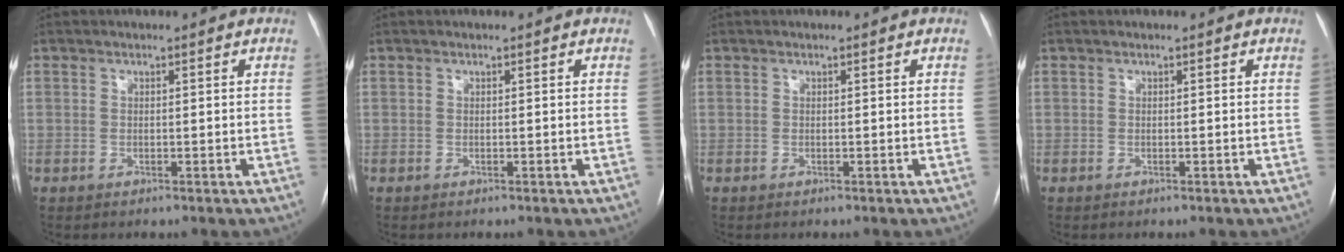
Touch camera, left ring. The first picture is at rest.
{"total": 0.0}
{"total": 0.0}
{"total": 0.0}